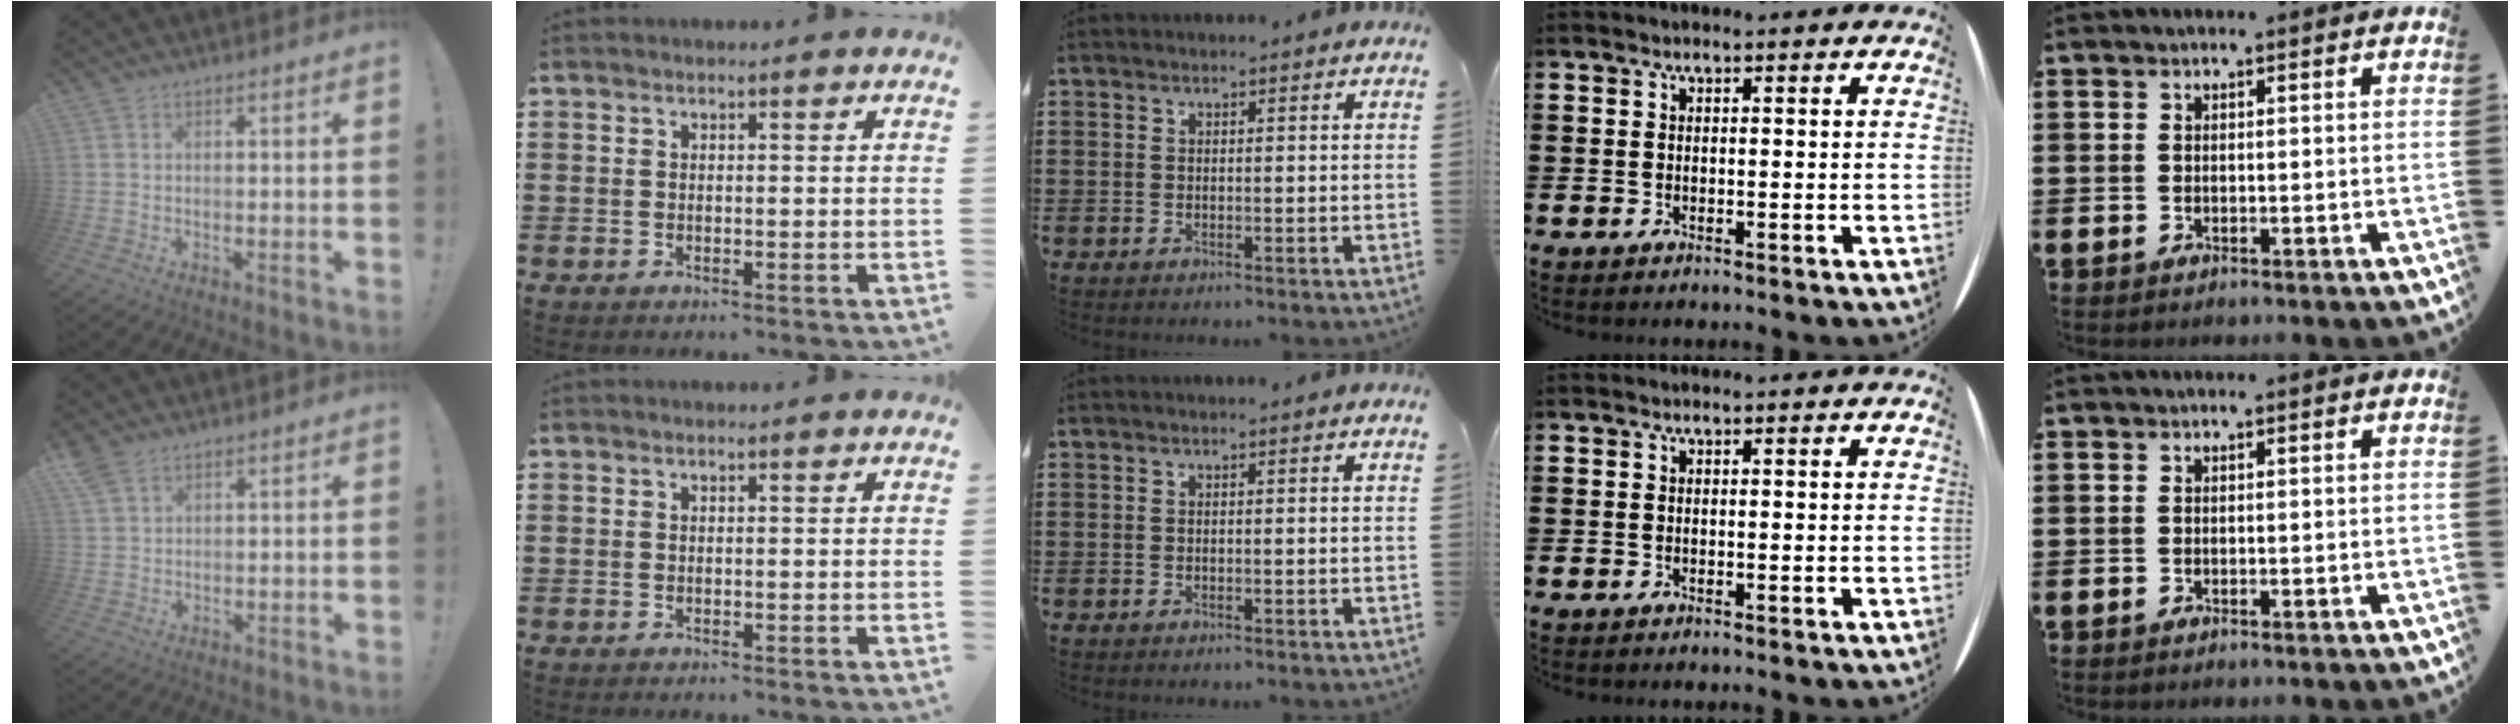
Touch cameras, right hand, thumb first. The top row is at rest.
{"thumb": {"total": 4.0, "force": [2.9, 1.9, 1.9], "torque": [-0.036, -0.011, 0.057]}}